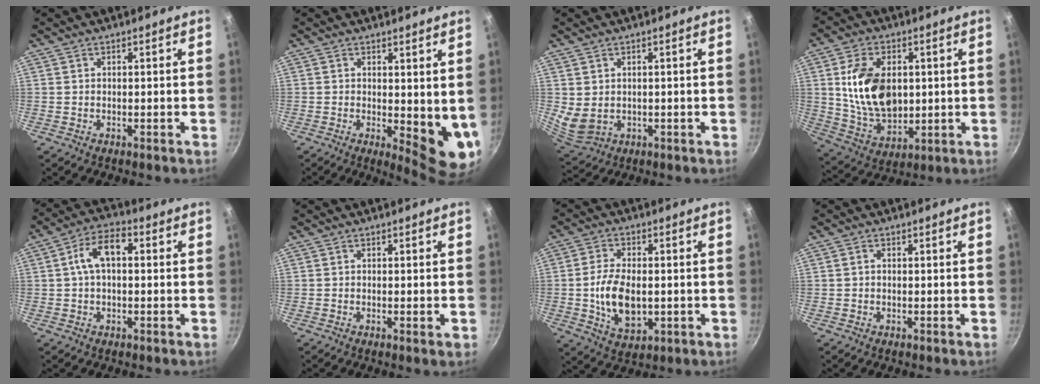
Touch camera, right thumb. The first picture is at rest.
{"total": 8.5, "force": [1.1, 3.6, 7.6], "torque": [-0.084, -0.023, 0.021]}
{"total": 5.1, "force": [1.0, 3.9, 3.0], "torque": [-0.048, -0.014, 0.035]}
{"total": 15.7, "force": [2.0, 10.4, 11.6], "torque": [-0.184, -0.015, 0.047]}
{"total": 8.1, "force": [1.0, 4.6, 6.6], "torque": [-0.111, 0.027, 0.008]}
{"total": 1.2, "force": [-0.3, 0.1, 1.1], "torque": [-0.019, -0.003, -0.006]}
{"total": 10.8, "force": [-0.9, 6.3, 8.7], "torque": [-0.155, -0.003, -0.011]}
{"total": 0.9, "force": [0.1, 0.7, 0.5], "torque": [-0.011, 0.005, 0.001]}